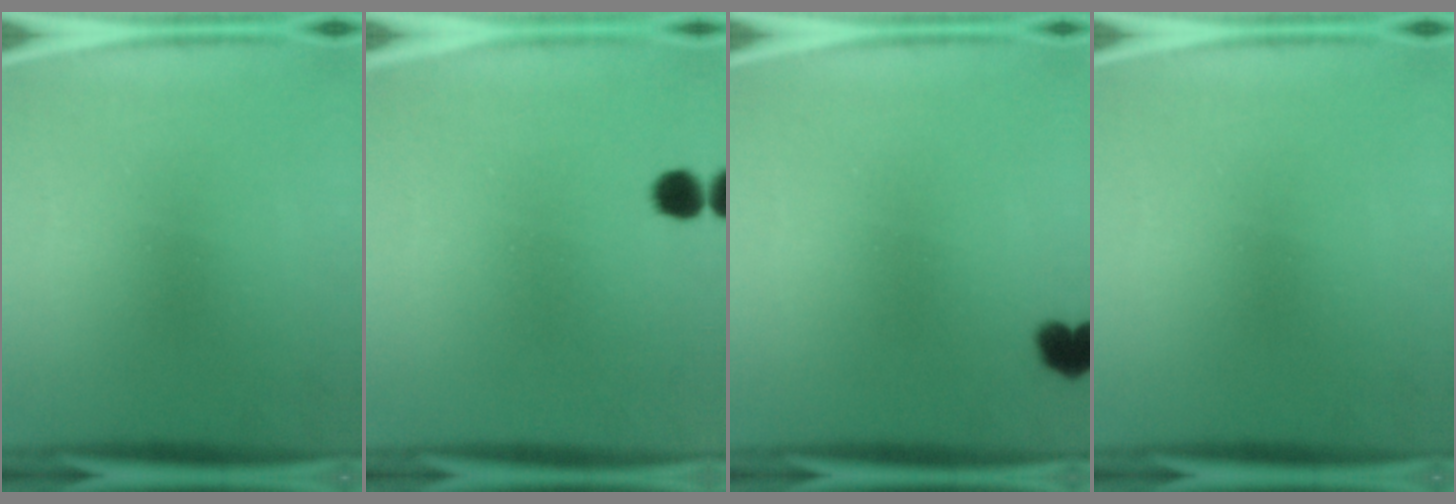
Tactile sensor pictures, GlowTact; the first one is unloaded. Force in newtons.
{"total": 3.1}
{"total": 2.7}
{"total": 0.0}